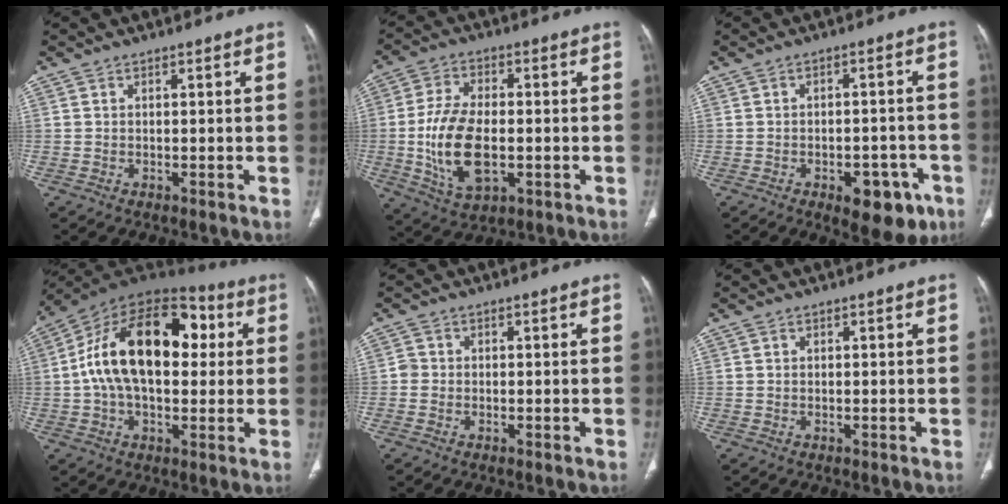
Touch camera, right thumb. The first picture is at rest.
{"total": 14.0, "force": [-1.9, 7.6, 11.6], "torque": [-0.223, 0.001, -0.026]}
{"total": 9.7, "force": [-4.9, 5.2, 6.6], "torque": [-0.053, 0.025, -0.054]}
{"total": 23.2, "force": [3.2, 13.7, 18.4], "torque": [-0.296, 0.034, 0.044]}
{"total": 1.5, "force": [-0.4, 1.3, 0.4], "torque": [0.002, 0.006, -0.013]}
{"total": 0.0}